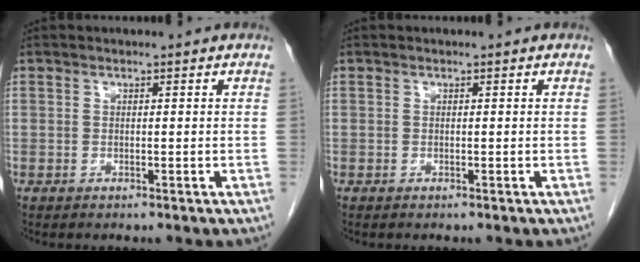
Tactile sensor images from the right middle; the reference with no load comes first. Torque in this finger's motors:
{"motor_torque": [0.64, -0.41, 0.07, 0.01]}